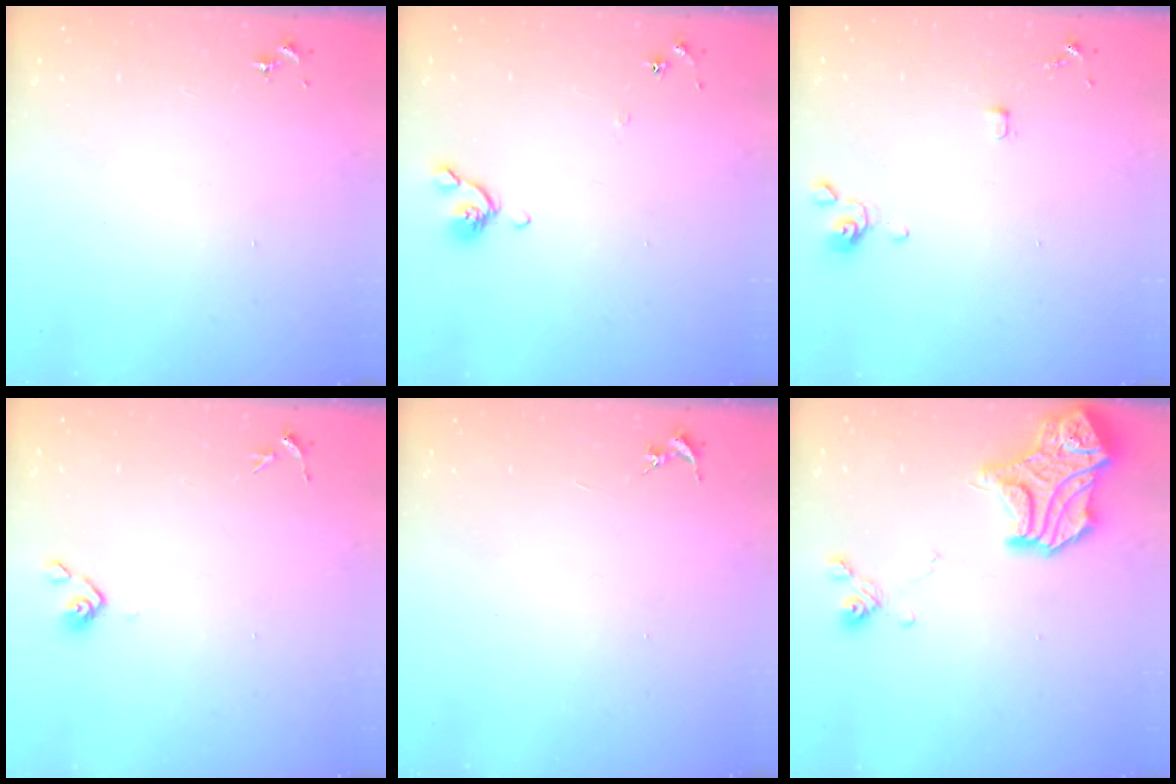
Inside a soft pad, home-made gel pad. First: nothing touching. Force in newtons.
{"total": 5.4, "press": 5.3, "slide": 1.1}
{"total": 3.4, "press": 3.4, "slide": 0.7}
{"total": 4.2, "press": 4.1, "slide": 1.1}
{"total": 0.0}
{"total": 17.9, "press": 17.9, "slide": 0.7}